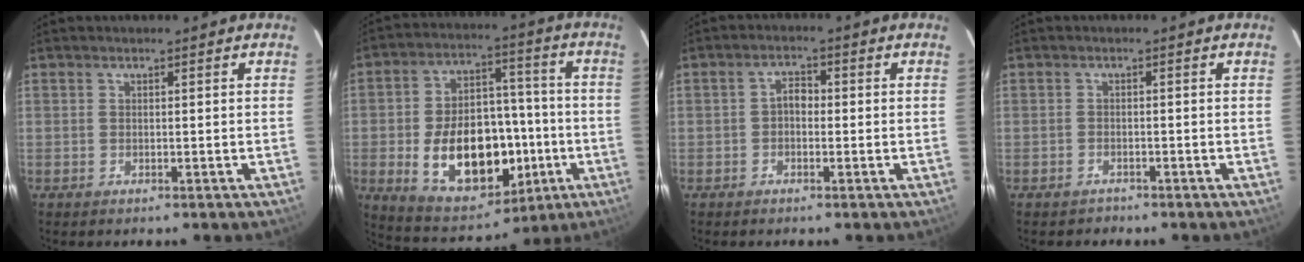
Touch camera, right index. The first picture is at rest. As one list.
[{"total": 20.6, "force": [-4.8, 13.1, 15.1], "torque": [-0.292, 0.020, -0.047]}, {"total": 2.3, "force": [-0.5, 1.6, 1.5], "torque": [-0.028, 0.010, -0.011]}, {"total": 1.6, "force": [-1.3, 0.9, -0.1], "torque": [-0.002, 0.005, -0.019]}]